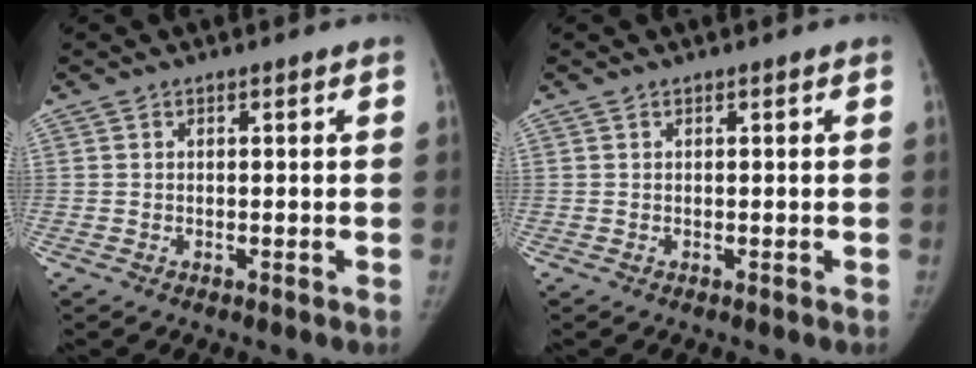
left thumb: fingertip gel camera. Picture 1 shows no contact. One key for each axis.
{"total": 0.0}